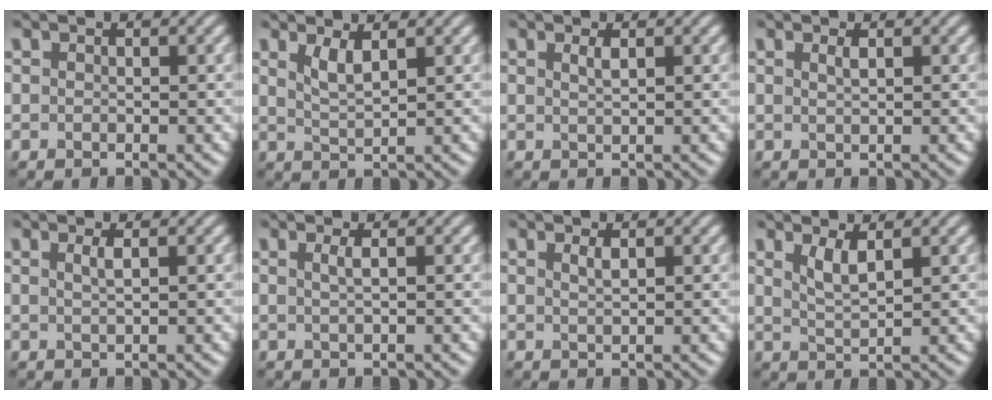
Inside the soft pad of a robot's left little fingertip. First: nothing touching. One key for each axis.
{"total": 2.0, "fx": 1.2, "fy": 0.5, "fz": 1.5, "tx": -0.030, "ty": -0.005, "tz": 0.026}
{"total": 1.0, "fx": 0.5, "fy": 0.3, "fz": 0.8, "tx": -0.012, "ty": 0.002, "tz": 0.009}
{"total": 0.9, "fx": 0.4, "fy": 0.3, "fz": 0.7, "tx": -0.010, "ty": 0.002, "tz": 0.007}
{"total": 1.3, "fx": 0.5, "fy": 0.4, "fz": 1.1, "tx": -0.015, "ty": 0.003, "tz": 0.006}
{"total": 1.3, "fx": 0.4, "fy": 0.5, "fz": 1.2, "tx": -0.016, "ty": 0.002, "tz": 0.003}
{"total": 1.0, "fx": 0.6, "fy": 0.3, "fz": 0.8, "tx": -0.012, "ty": 0.001, "tz": 0.009}
{"total": 2.2, "fx": 1.2, "fy": 0.5, "fz": 1.7, "tx": -0.034, "ty": -0.005, "tz": 0.026}